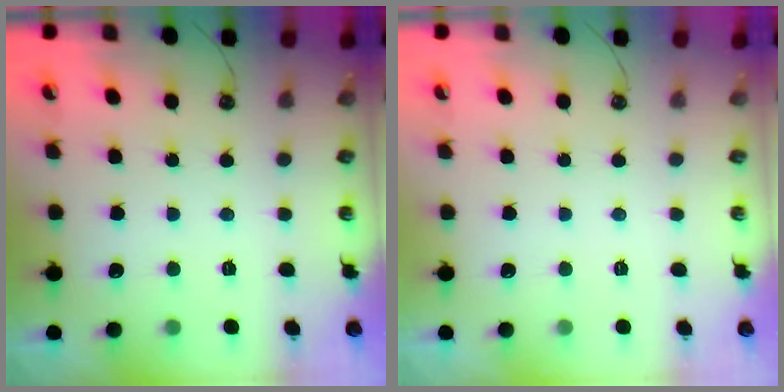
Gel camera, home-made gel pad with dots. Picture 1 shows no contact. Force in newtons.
{"total": 0.0}